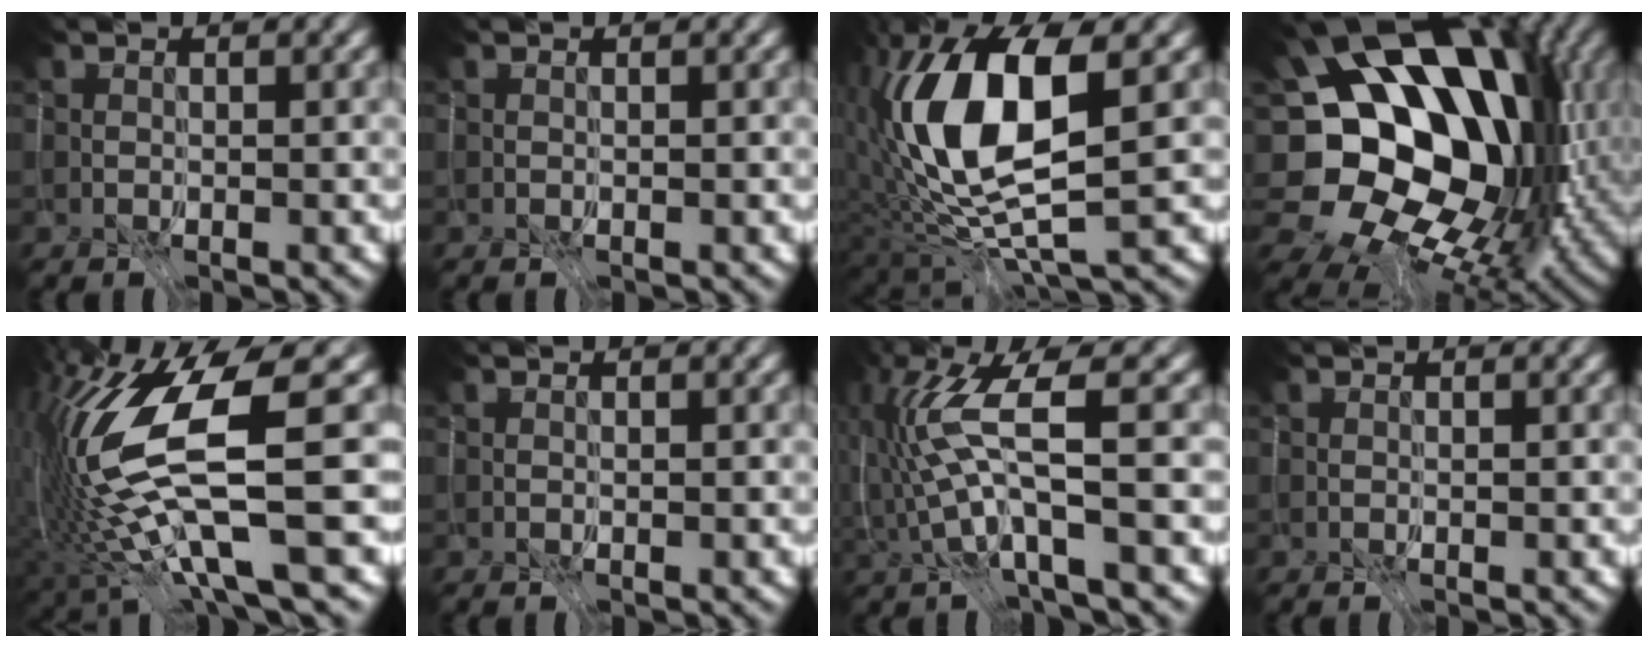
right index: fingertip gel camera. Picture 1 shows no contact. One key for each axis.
{"total": 0.0}
{"total": 7.0, "fx": -1.0, "fy": 0.6, "fz": 6.9, "tx": -0.133, "ty": -0.010, "tz": -0.001}
{"total": 13.1, "fx": -0.1, "fy": 8.5, "fz": 10.0, "tx": -0.149, "ty": -0.022, "tz": 0.036}
{"total": 11.1, "fx": -2.8, "fy": -1.1, "fz": 10.7, "tx": -0.220, "ty": -0.030, "tz": -0.022}
{"total": 0.0}
{"total": 5.9, "fx": -2.5, "fy": -2.7, "fz": 4.5, "tx": -0.105, "ty": -0.011, "tz": -0.030}
{"total": 0.0}